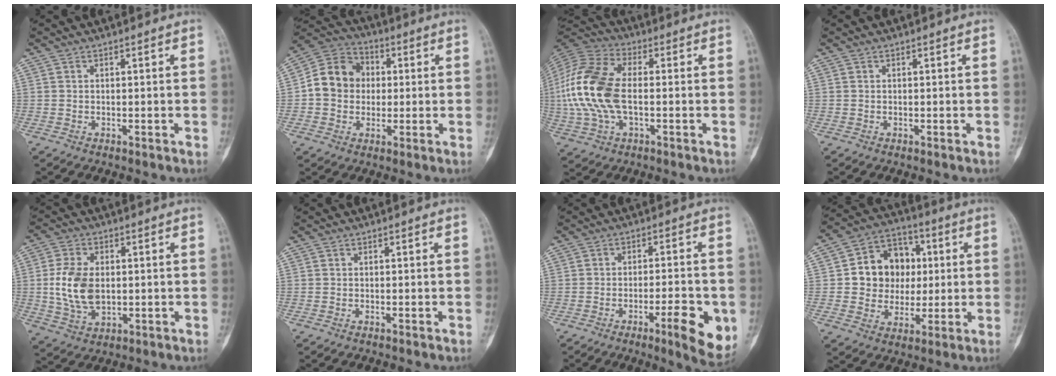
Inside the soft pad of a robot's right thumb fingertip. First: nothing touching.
{"total": 11.3, "force": [0.4, 9.8, 5.6], "torque": [-0.072, 0.026, -0.005]}
{"total": 17.6, "force": [-0.7, 9.8, 14.6], "torque": [-0.324, 0.018, -0.015]}
{"total": 0.0}
{"total": 10.4, "force": [0.3, 6.7, 8.0], "torque": [-0.153, -0.003, 0.012]}
{"total": 0.0}
{"total": 10.1, "force": [-3.5, 2.4, 9.2], "torque": [-0.116, 0.004, -0.045]}
{"total": 13.7, "force": [1.4, 11.8, 6.8], "torque": [-0.054, 0.017, 0.024]}